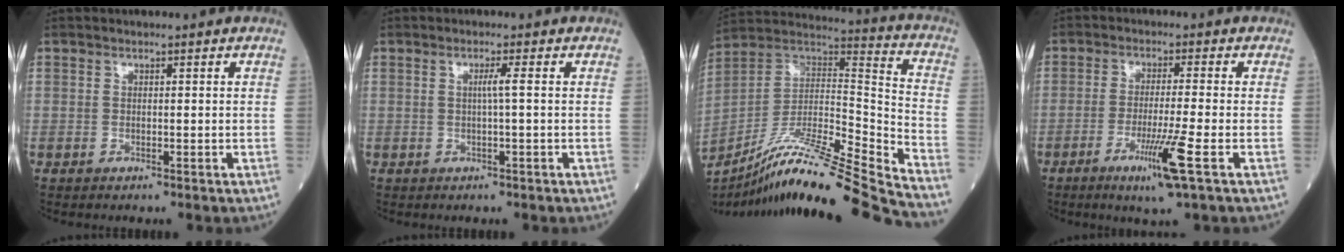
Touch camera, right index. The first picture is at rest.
{"total": 1.5, "force": [0.0, -0.5, 1.5], "torque": [-0.026, 0.002, 0.000]}
{"total": 25.9, "force": [-22.4, -1.6, 13.0], "torque": [-0.201, -0.022, -0.371]}
{"total": 7.0, "force": [-3.1, -1.0, 6.2], "torque": [-0.113, -0.021, -0.057]}